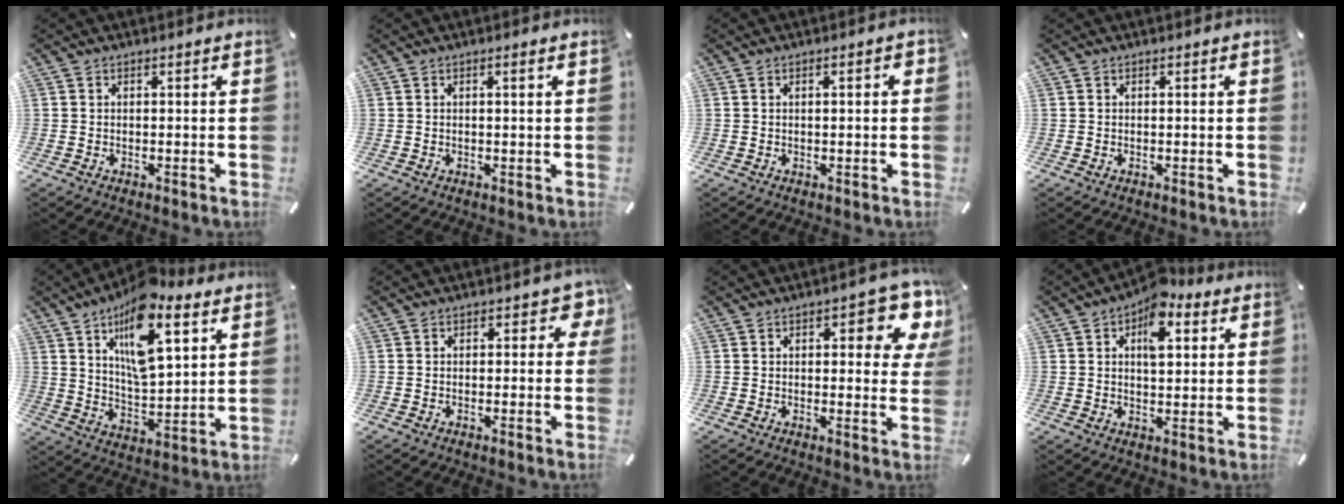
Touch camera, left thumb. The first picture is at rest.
{"total": 1.1, "force": [0.2, 0.0, 1.1], "torque": [-0.020, 0.000, 0.003]}
{"total": 1.7, "force": [0.1, 0.5, 1.7], "torque": [-0.030, 0.003, 0.001]}
{"total": 0.0}
{"total": 17.0, "force": [9.9, 6.9, 11.9], "torque": [-0.209, -0.037, 0.165]}
{"total": 4.0, "force": [1.1, 2.4, 3.0], "torque": [-0.028, -0.001, 0.012]}
{"total": 10.6, "force": [4.2, 4.4, 8.6], "torque": [-0.101, -0.025, 0.069]}
{"total": 9.5, "force": [4.4, 5.3, 6.5], "torque": [-0.092, -0.013, 0.073]}